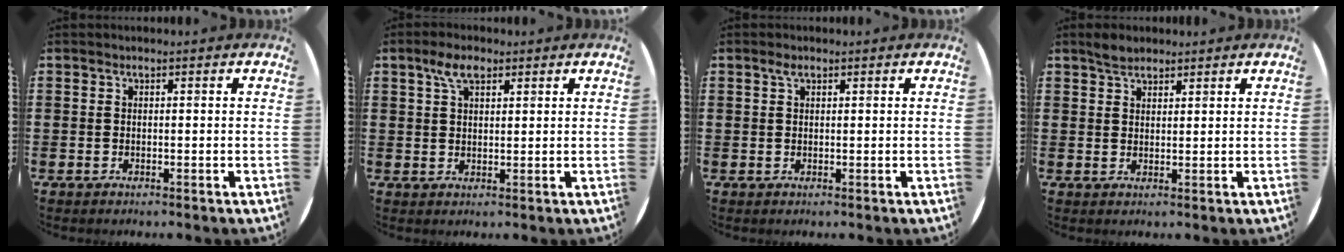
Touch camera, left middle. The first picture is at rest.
{"total": 4.2, "force": [2.7, 1.9, 2.7], "torque": [-0.050, 0.006, 0.046]}
{"total": 1.1, "force": [0.6, 0.6, 0.7], "torque": [-0.007, 0.002, 0.009]}
{"total": 2.4, "force": [2.2, 0.9, 0.6], "torque": [-0.014, 0.006, 0.042]}